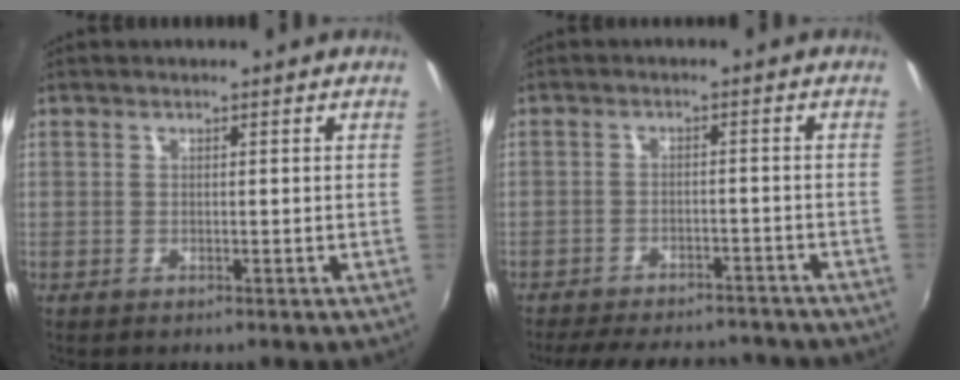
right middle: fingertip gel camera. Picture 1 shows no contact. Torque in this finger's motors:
{"motor_torque": [0.94, -1.20, 0.56, 0.13]}